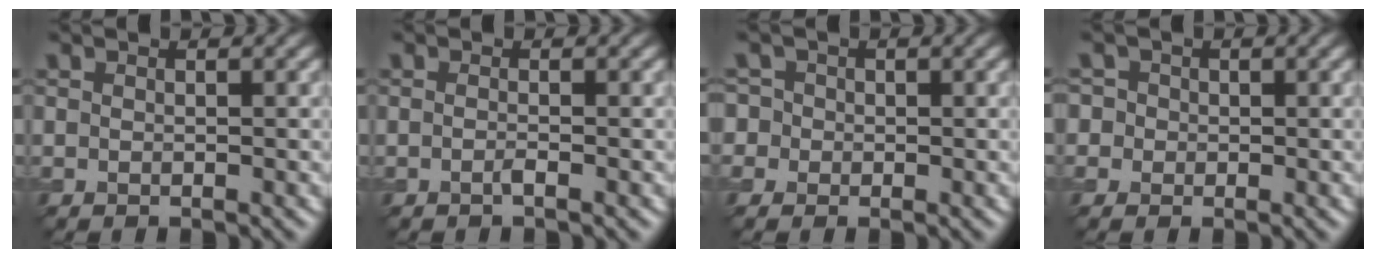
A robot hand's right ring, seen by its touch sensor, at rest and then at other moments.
{"total": 0.7, "force": [-0.2, 0.1, 0.7], "torque": [-0.009, 0.002, -0.008]}
{"total": 2.5, "force": [-0.2, 2.4, 0.6], "torque": [0.005, 0.027, -0.035]}
{"total": 2.3, "force": [0.3, 2.2, 0.6], "torque": [0.008, 0.022, -0.024]}